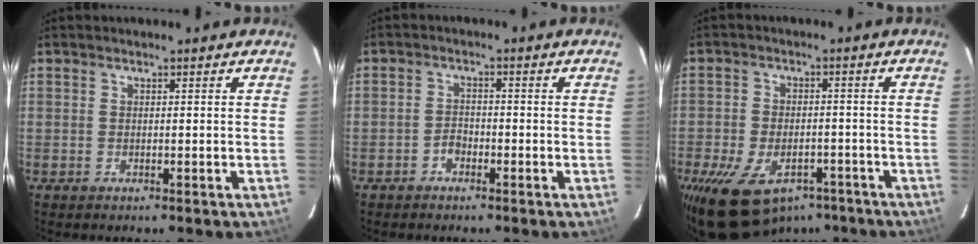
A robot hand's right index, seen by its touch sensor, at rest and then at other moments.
{"total": 2.0, "force": [-1.4, 1.1, 0.8], "torque": [-0.017, 0.006, -0.025]}
{"total": 15.7, "force": [-9.8, 9.1, 8.2], "torque": [-0.189, -0.009, -0.147]}